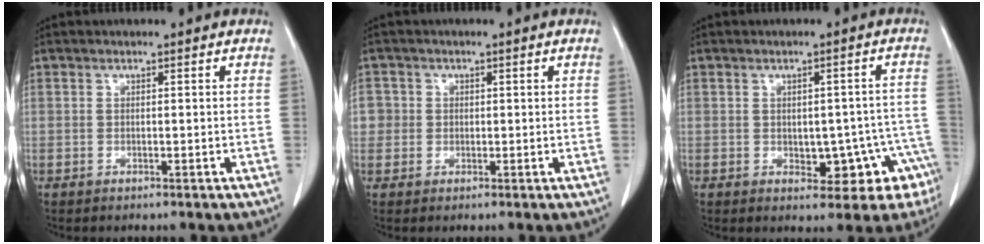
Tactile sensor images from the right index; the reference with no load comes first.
{"total": 2.9, "force": [0.1, 2.9, 0.0], "torque": [0.015, 0.008, 0.001]}
{"total": 8.2, "force": [-3.2, 4.7, 5.9], "torque": [-0.046, 0.024, -0.032]}